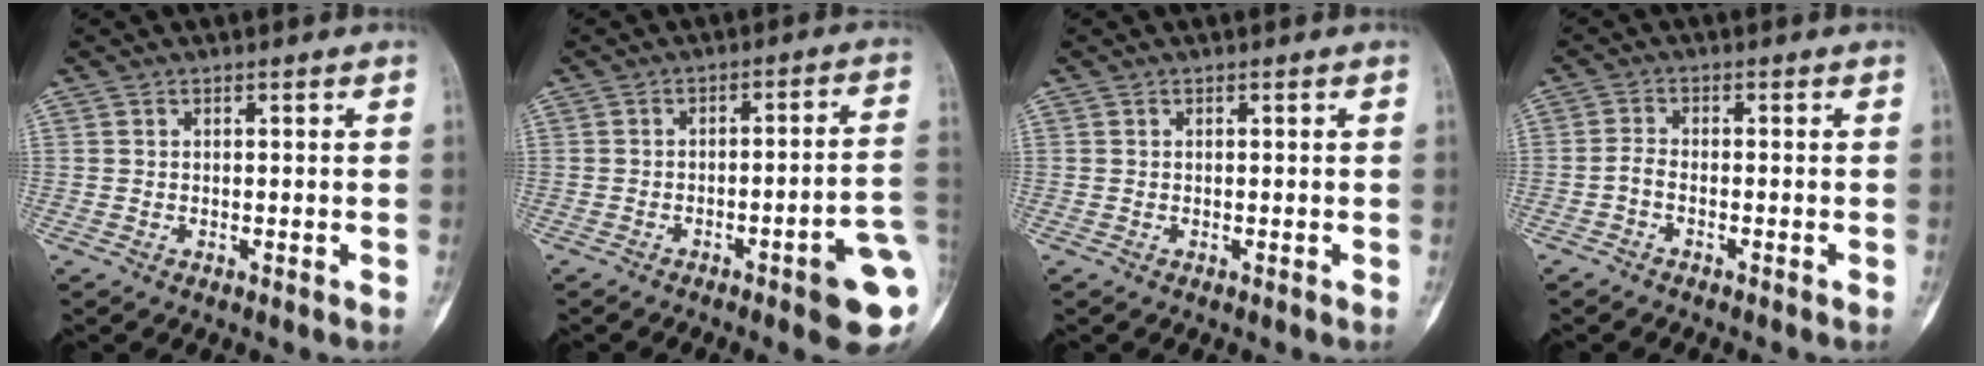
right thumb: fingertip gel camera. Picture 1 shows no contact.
{"total": 11.6, "force": [-4.0, 1.9, 10.7], "torque": [-0.125, 0.024, -0.049]}
{"total": 0.0}
{"total": 1.8, "force": [-1.1, 0.7, 1.2], "torque": [-0.027, 0.008, -0.028]}